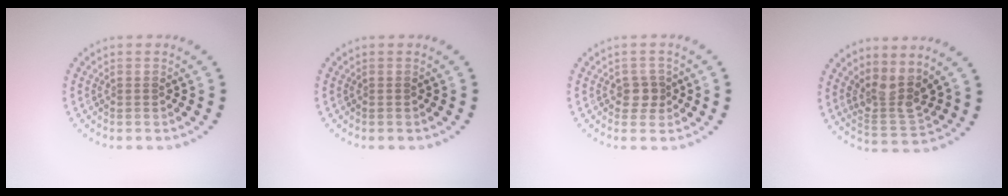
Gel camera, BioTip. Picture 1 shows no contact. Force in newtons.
{"total": 0.0}
{"total": 1.8, "press": 1.5, "slide": 0.9}
{"total": 3.7, "press": 3.0, "slide": 2.2}